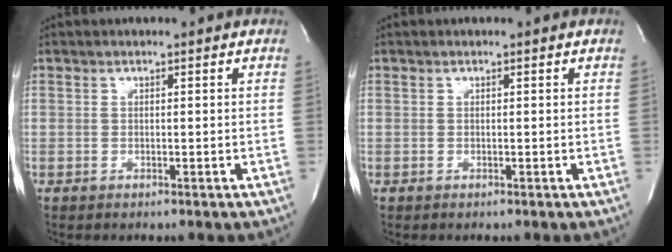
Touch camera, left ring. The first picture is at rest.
{"total": 0.0}